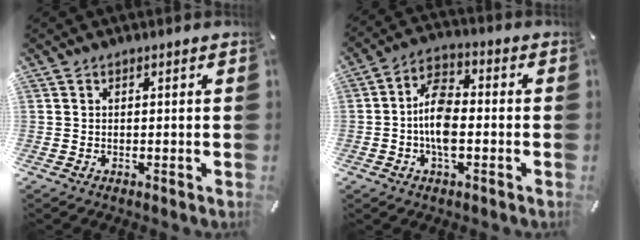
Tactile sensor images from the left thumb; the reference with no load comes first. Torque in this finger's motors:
{"motor_torque": [1.02, 2.07, 0.77, -0.10, 0.36]}